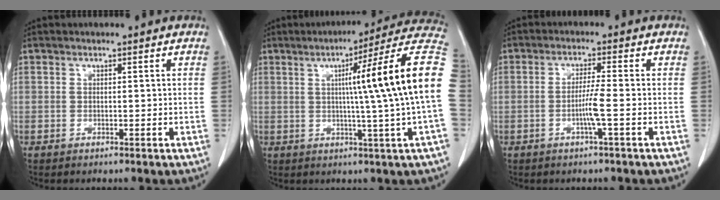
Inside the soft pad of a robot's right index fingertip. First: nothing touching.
{"total": 18.3, "force": [1.6, -2.6, 18.0], "torque": [-0.219, 0.017, 0.008]}
{"total": 3.8, "force": [-1.1, -0.7, 3.5], "torque": [-0.069, -0.004, -0.023]}